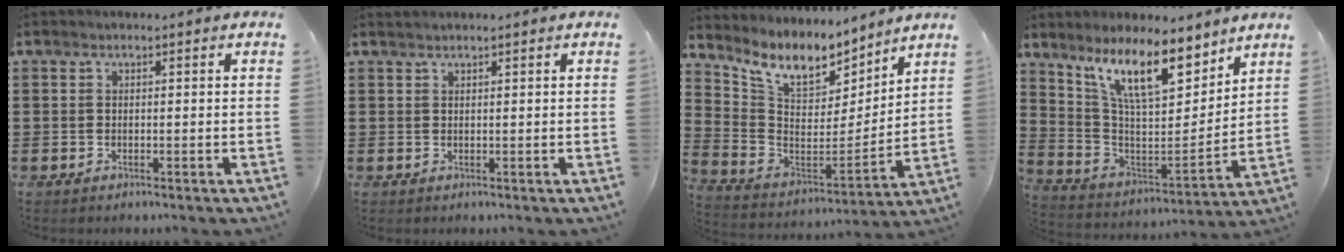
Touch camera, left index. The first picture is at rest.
{"total": 0.6, "force": [0.5, -0.1, 0.2], "torque": [-0.004, -0.002, 0.012]}
{"total": 9.5, "force": [7.7, 3.7, 4.0], "torque": [-0.113, -0.047, 0.137]}
{"total": 12.6, "force": [9.1, 3.2, 8.2], "torque": [-0.177, -0.035, 0.161]}